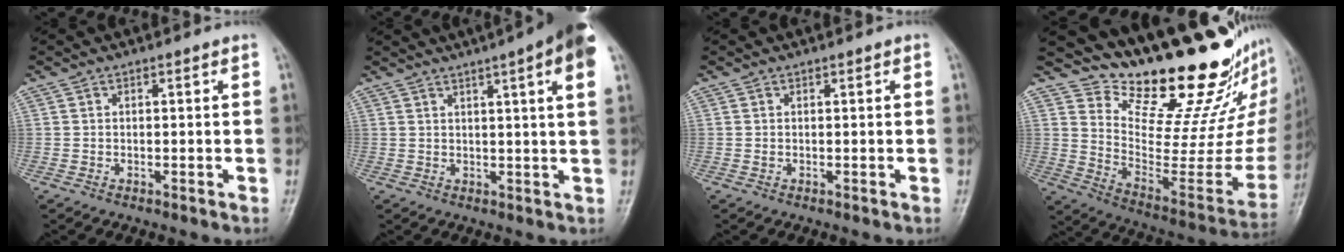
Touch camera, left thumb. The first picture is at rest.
{"total": 12.1, "force": [6.5, 1.3, 10.1], "torque": [-0.131, 0.005, 0.071]}
{"total": 0.0}
{"total": 26.5, "force": [21.1, 8.8, 13.4], "torque": [-0.159, -0.156, 0.317]}